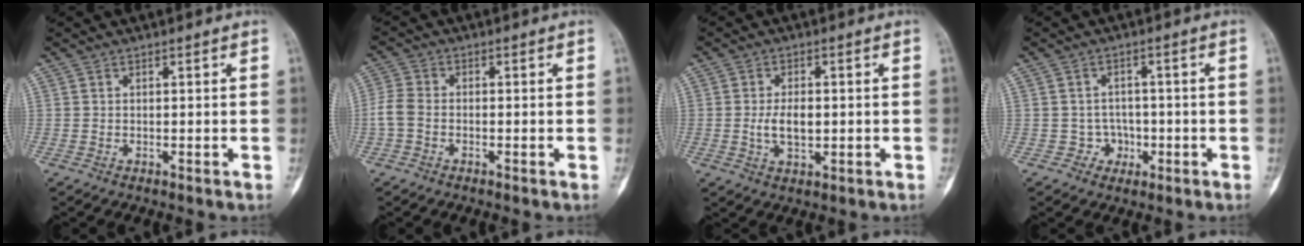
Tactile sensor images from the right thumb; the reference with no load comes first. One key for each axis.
{"total": 3.9, "fx": -1.0, "fy": 2.8, "fz": 2.5, "tx": -0.061, "ty": 0.008, "tz": -0.028}
{"total": 4.9, "fx": -0.3, "fy": 2.7, "fz": 4.1, "tx": -0.071, "ty": -0.003, "tz": -0.004}
{"total": 3.4, "fx": -1.2, "fy": 3.2, "fz": 0.2, "tx": 0.024, "ty": 0.015, "tz": -0.020}